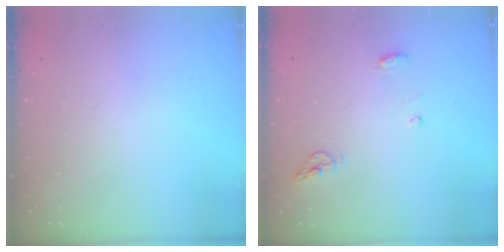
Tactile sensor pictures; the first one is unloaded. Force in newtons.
{"total": 5.3, "press": 5.3, "slide": 0.2}